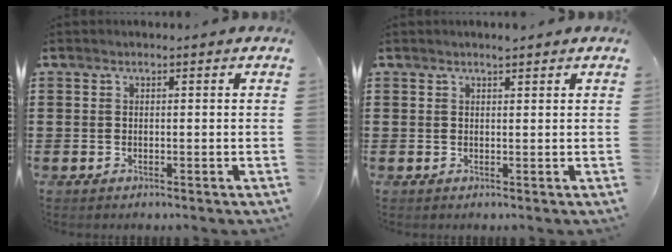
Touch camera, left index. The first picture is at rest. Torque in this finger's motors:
{"motor_torque": [0.35, -0.31, 0.03, 0.01]}